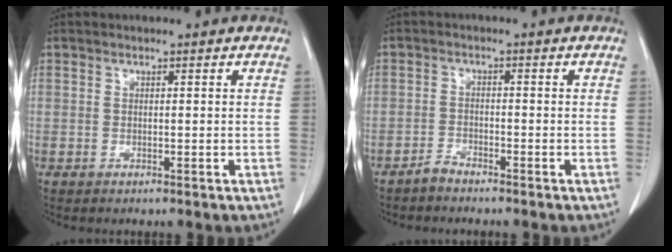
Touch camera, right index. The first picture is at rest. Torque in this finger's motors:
{"motor_torque": [-0.07, -0.16, 0.01, 0.02]}